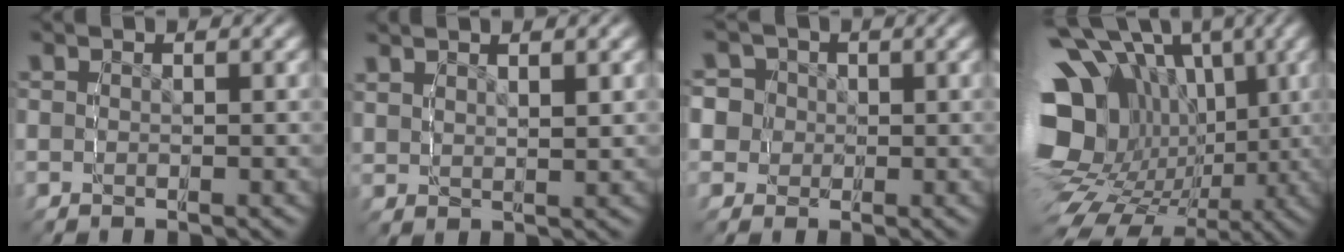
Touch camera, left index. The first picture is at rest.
{"total": 2.1, "force": [1.9, 0.0, 1.0], "torque": [-0.014, -0.002, 0.043]}
{"total": 7.5, "force": [0.7, 6.9, 2.9], "torque": [-0.074, -0.018, 0.011]}
{"total": 19.6, "force": [0.5, 15.9, 11.4], "torque": [-0.223, -0.055, 0.015]}